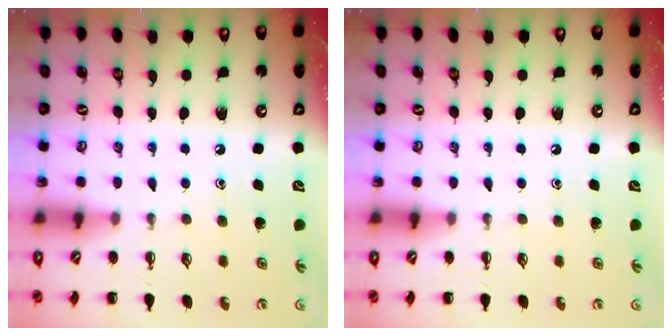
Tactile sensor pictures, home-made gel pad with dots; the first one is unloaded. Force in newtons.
{"total": 0.0}